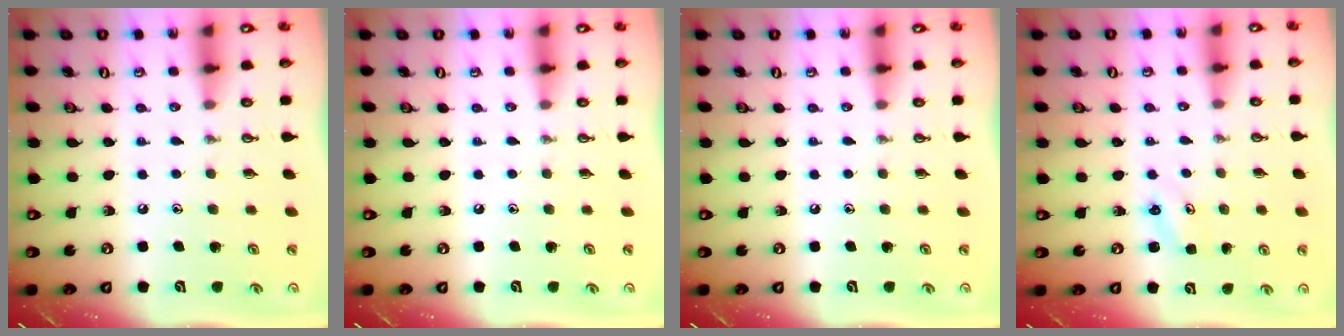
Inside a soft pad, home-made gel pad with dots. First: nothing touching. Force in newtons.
{"total": 0.0}
{"total": 0.0}
{"total": 2.9, "press": 2.9, "slide": 0.3}